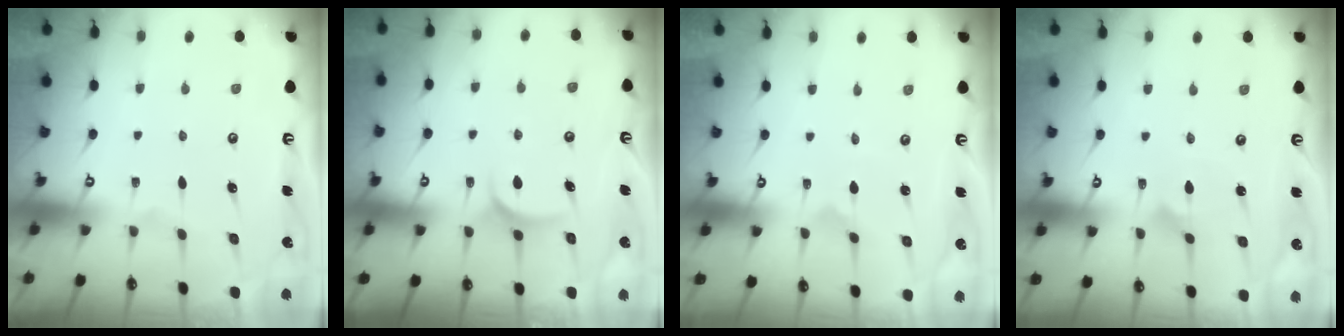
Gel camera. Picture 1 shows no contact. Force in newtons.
{"total": 5.5, "press": 5.5, "slide": 0.3}
{"total": 0.0}
{"total": 3.1, "press": 3.1, "slide": 0.0}